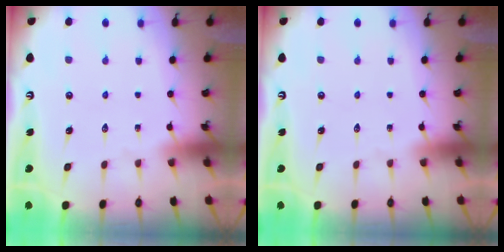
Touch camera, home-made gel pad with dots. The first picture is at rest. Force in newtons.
{"total": 0.0}